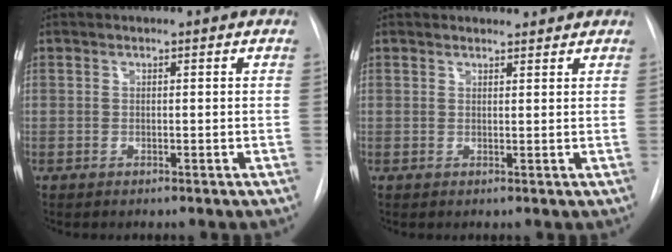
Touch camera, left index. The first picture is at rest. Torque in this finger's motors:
{"motor_torque": [0.82, -1.08, 0.08, 0.01]}